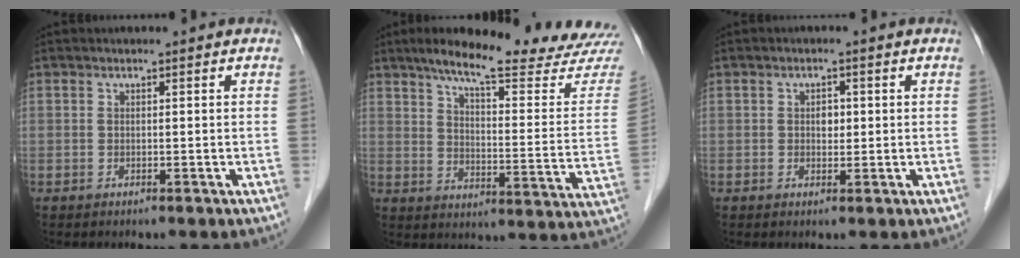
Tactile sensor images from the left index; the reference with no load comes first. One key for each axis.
{"total": 22.4, "fx": 19.8, "fy": 1.0, "fz": 10.5, "tx": -0.147, "ty": -0.062, "tz": 0.253}
{"total": 1.7, "fx": 0.2, "fy": 1.2, "fz": 1.2, "tx": -0.018, "ty": 0.003, "tz": 0.004}